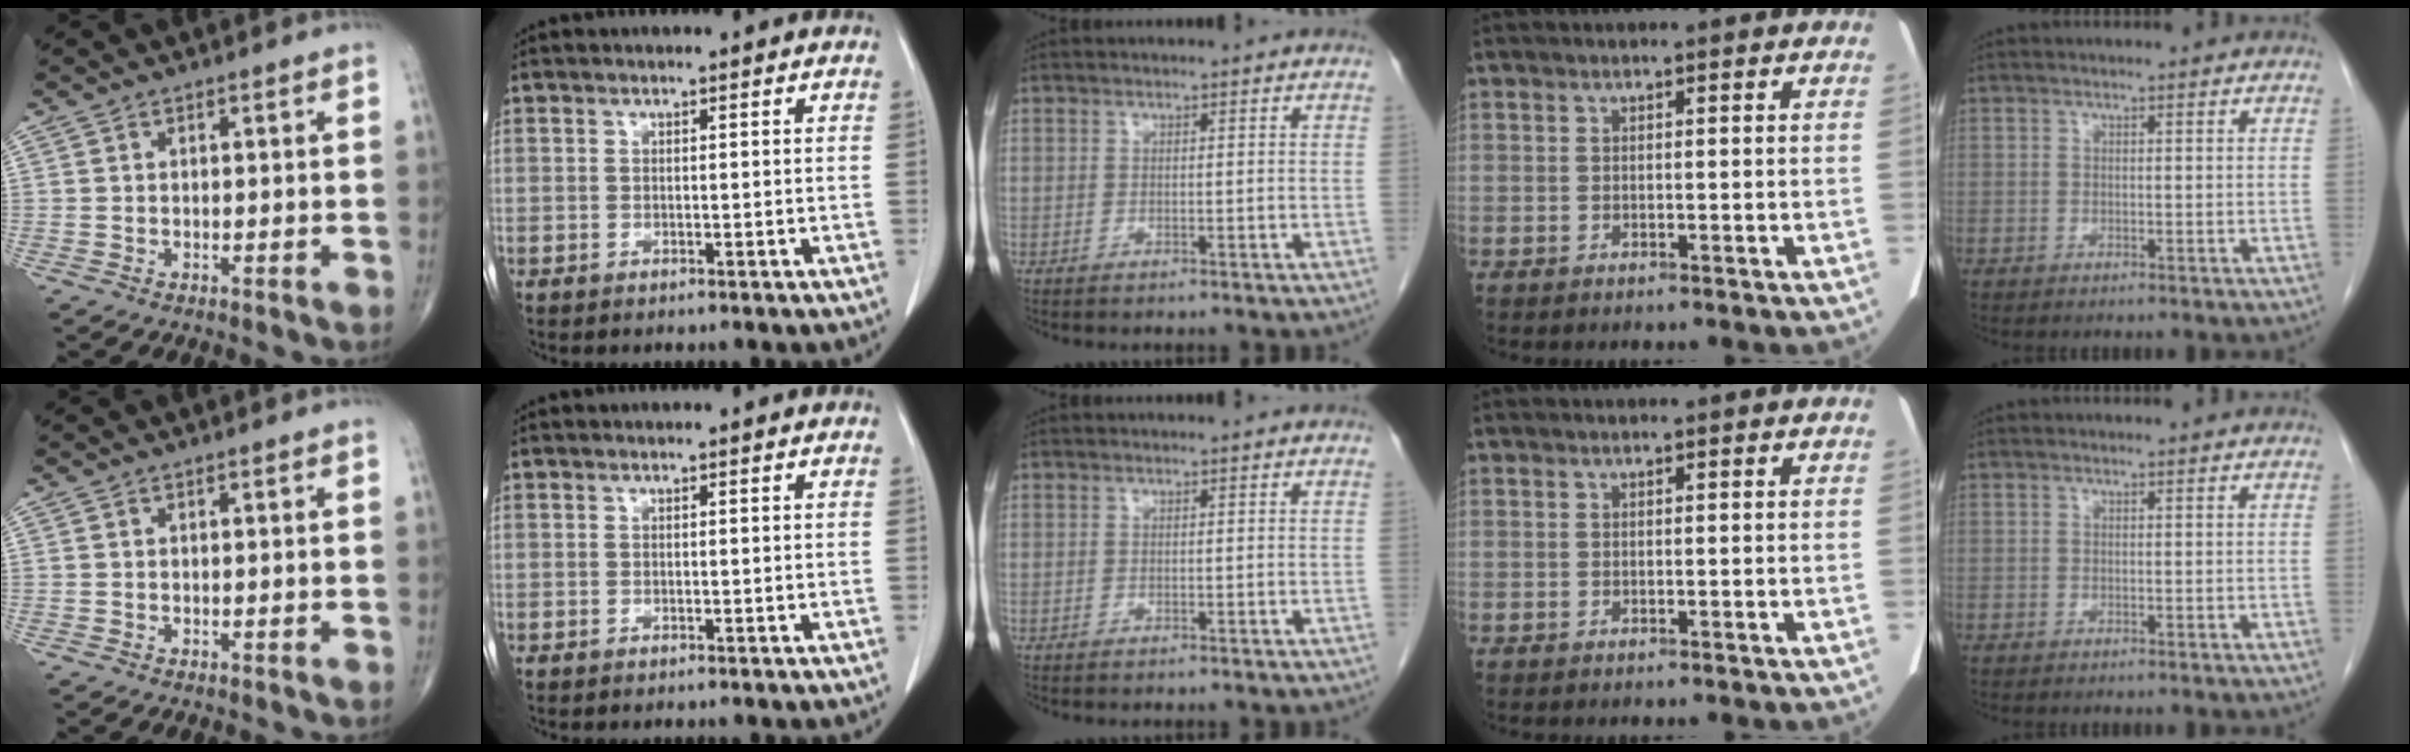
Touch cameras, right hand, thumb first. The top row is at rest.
{}